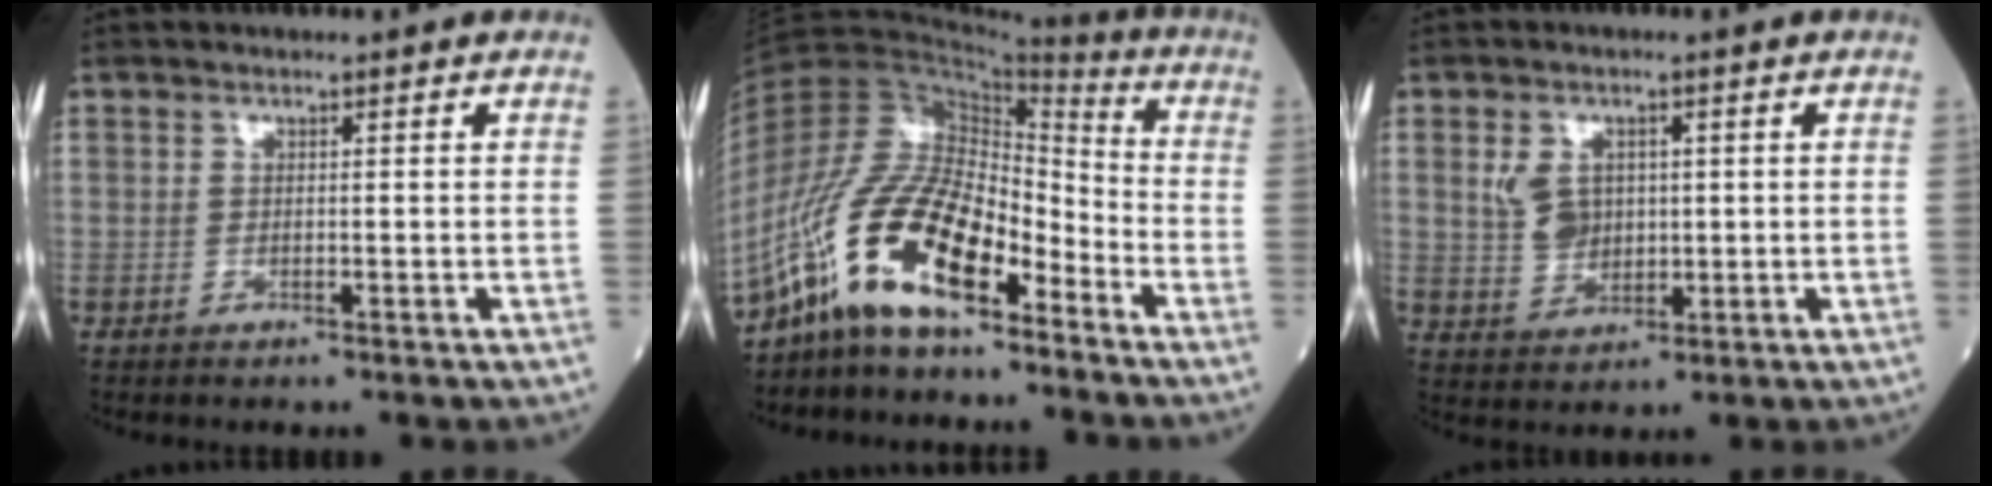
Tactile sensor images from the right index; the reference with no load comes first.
{"total": 15.3, "force": [-9.5, 5.4, 10.6], "torque": [-0.222, 0.019, -0.181]}
{"total": 4.9, "force": [1.2, 3.7, 3.0], "torque": [-0.062, 0.010, 0.031]}